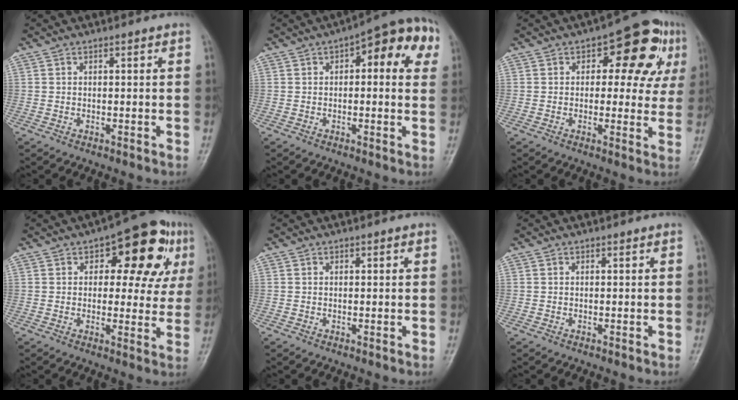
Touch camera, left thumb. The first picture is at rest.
{"total": 12.5, "force": [4.1, 5.1, 10.6], "torque": [-0.098, 0.023, 0.041]}
{"total": 12.7, "force": [4.0, 7.0, 9.7], "torque": [-0.065, 0.016, 0.043]}
{"total": 14.6, "force": [5.2, 7.8, 11.2], "torque": [-0.085, 0.012, 0.059]}
{"total": 0.7, "force": [0.3, 0.3, 0.6], "torque": [-0.004, 0.002, 0.003]}
{"total": 0.0}